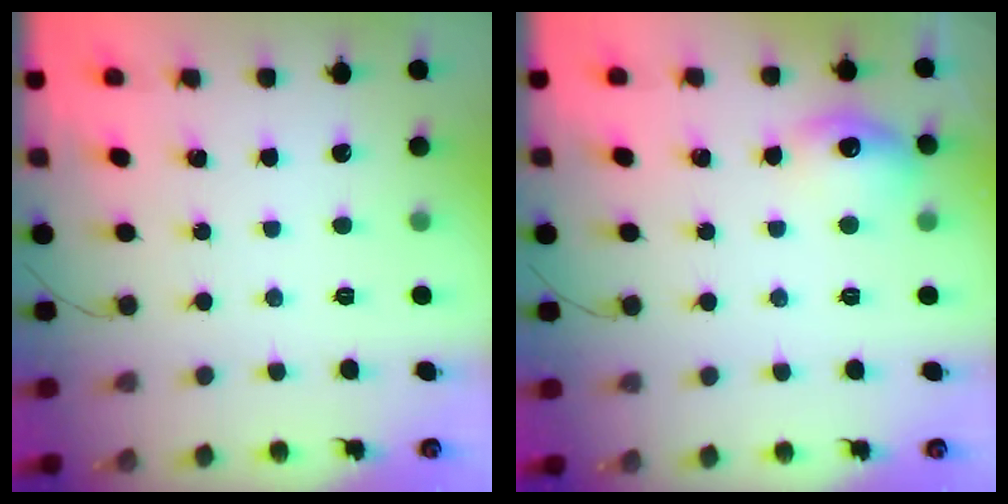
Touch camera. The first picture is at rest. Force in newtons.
{"total": 10.2, "press": 10.2, "slide": 0.5}